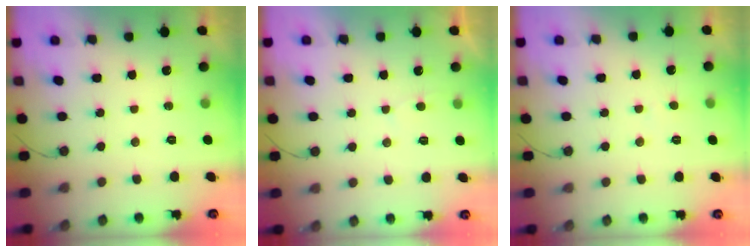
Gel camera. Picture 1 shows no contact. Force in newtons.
{"total": 1.9, "press": 1.9, "slide": 0.3}
{"total": 2.0, "press": 2.0, "slide": 0.1}